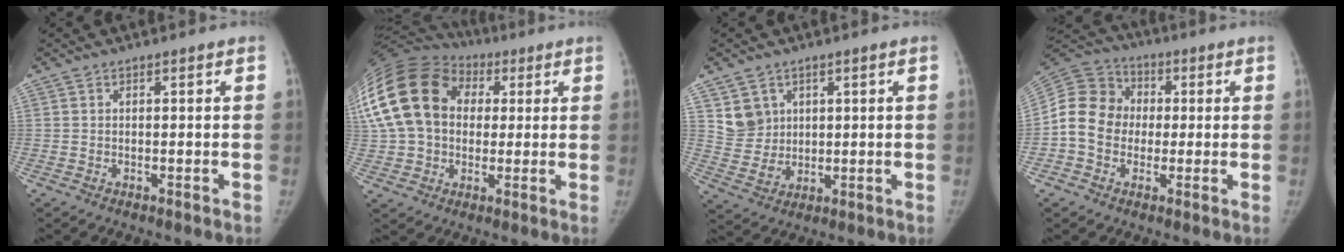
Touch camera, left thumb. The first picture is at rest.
{"total": 25.6, "force": [5.1, 19.4, 16.0], "torque": [-0.361, 0.064, 0.098]}
{"total": 6.3, "force": [2.5, 5.5, 1.6], "torque": [-0.006, -0.021, 0.060]}
{"total": 12.3, "force": [-0.5, 10.6, 6.2], "torque": [-0.103, 0.030, -0.021]}